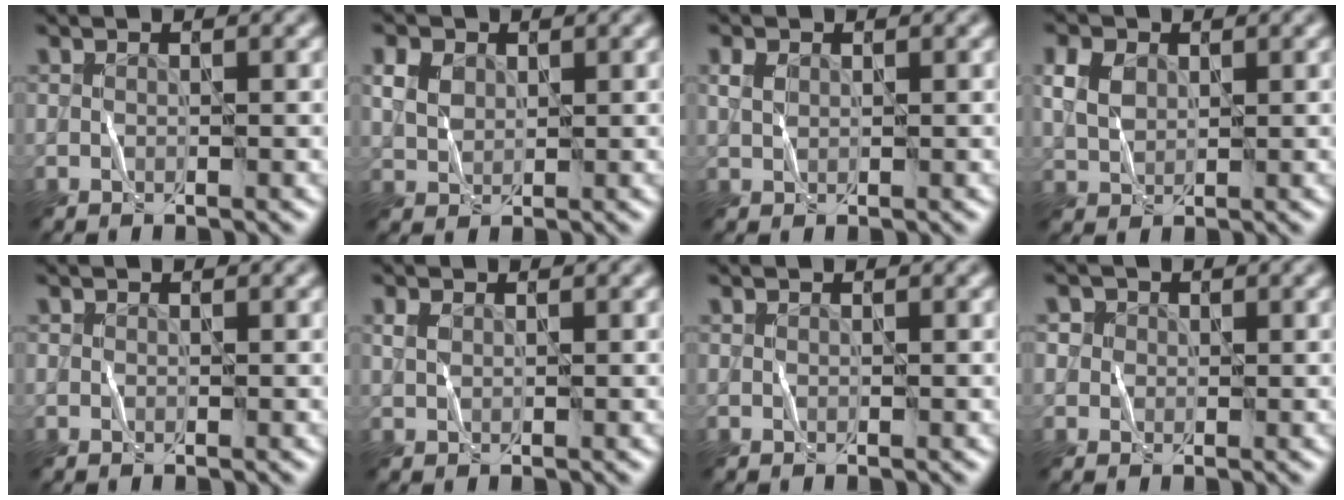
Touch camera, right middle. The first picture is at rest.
{"total": 1.9, "force": [1.1, 1.5, 0.6], "torque": [-0.028, 0.005, 0.024]}
{"total": 1.0, "force": [0.6, 0.7, 0.4], "torque": [-0.015, 0.002, 0.016]}
{"total": 2.4, "force": [1.2, 1.8, 1.1], "torque": [-0.043, 0.005, 0.026]}
{"total": 0.0}
{"total": 0.7, "force": [0.5, 0.4, 0.3], "torque": [-0.012, 0.002, 0.012]}
{"total": 0.0}
{"total": 1.4, "force": [0.6, 1.2, 0.1], "torque": [0.009, 0.005, -0.011]}